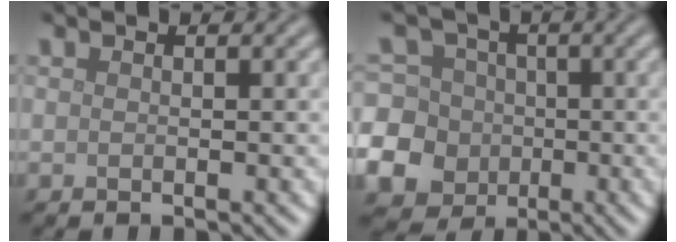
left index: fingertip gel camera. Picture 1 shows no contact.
{"total": 15.3, "force": [-4.1, 14.2, 4.0], "torque": [-0.126, -0.018, -0.096]}